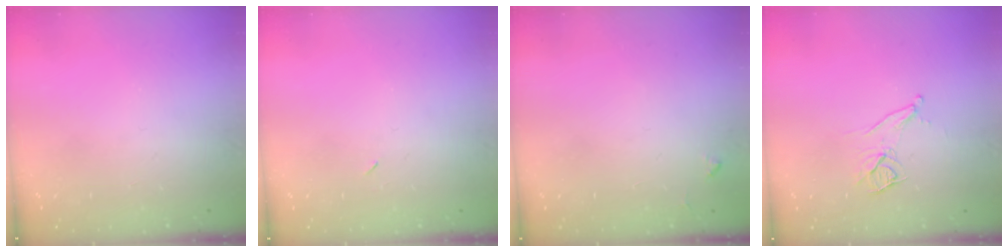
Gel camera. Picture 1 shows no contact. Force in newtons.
{"total": 2.2, "press": 1.8, "slide": 1.2}
{"total": 3.5, "press": 3.5, "slide": 0.5}
{"total": 8.5, "press": 7.8, "slide": 3.3}